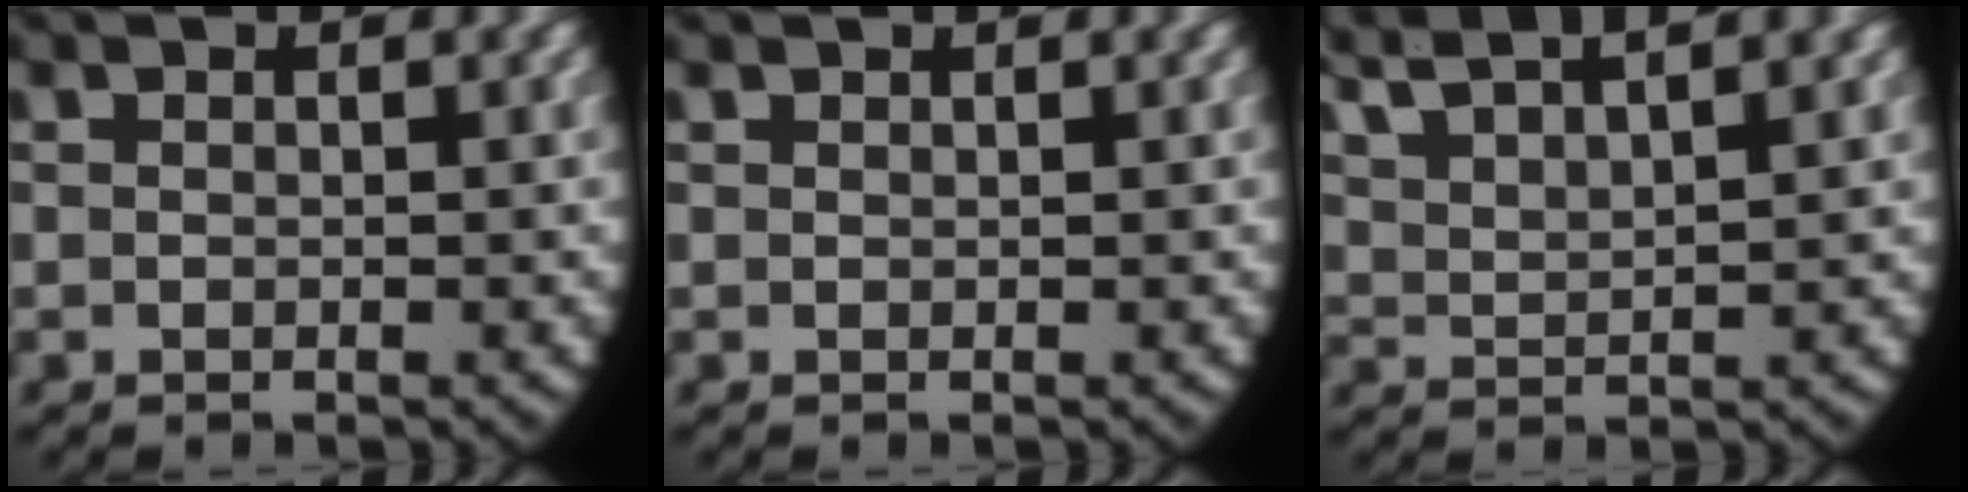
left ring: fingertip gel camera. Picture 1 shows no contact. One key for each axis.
{"total": 0.6, "fx": 0.4, "fy": -0.4, "fz": 0.0, "tx": 0.004, "ty": -0.003, "tz": 0.011}
{"total": 5.3, "fx": 4.3, "fy": 1.6, "fz": 2.6, "tx": -0.073, "ty": 0.003, "tz": 0.079}